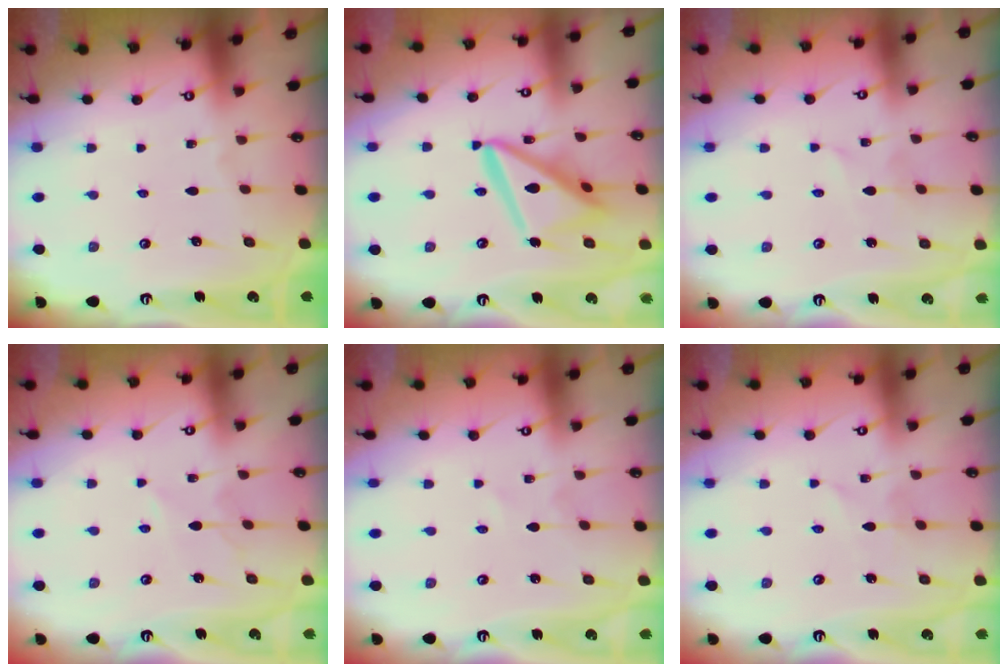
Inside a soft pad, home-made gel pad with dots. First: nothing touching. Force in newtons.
{"total": 15.3, "press": 15.2, "slide": 1.6}
{"total": 1.9, "press": 1.9, "slide": 0.2}
{"total": 3.9, "press": 3.9, "slide": 0.4}
{"total": 0.0}
{"total": 1.7, "press": 1.7, "slide": 0.2}